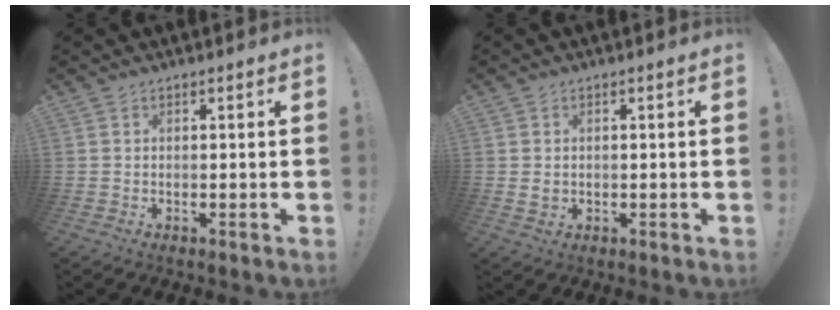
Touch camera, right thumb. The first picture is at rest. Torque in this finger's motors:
{"motor_torque": [-0.33, 0.13, -0.21, 0.26, 0.11]}